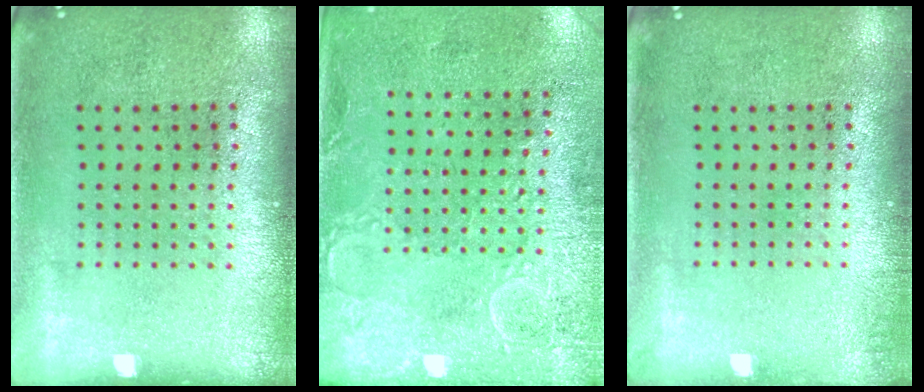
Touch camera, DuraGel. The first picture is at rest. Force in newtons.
{"total": 2.9, "press": 2.5, "slide": 1.5}
{"total": 0.8, "press": 0.8, "slide": 0.0}